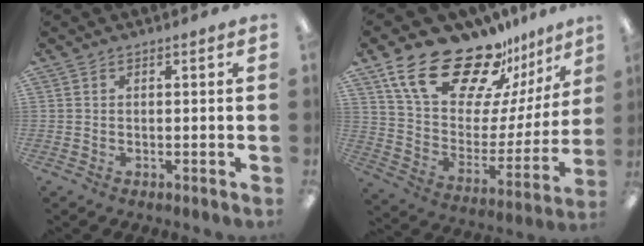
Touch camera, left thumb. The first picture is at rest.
{"total": 23.2, "force": [18.0, 10.1, 10.7], "torque": [-0.181, -0.121, 0.319]}